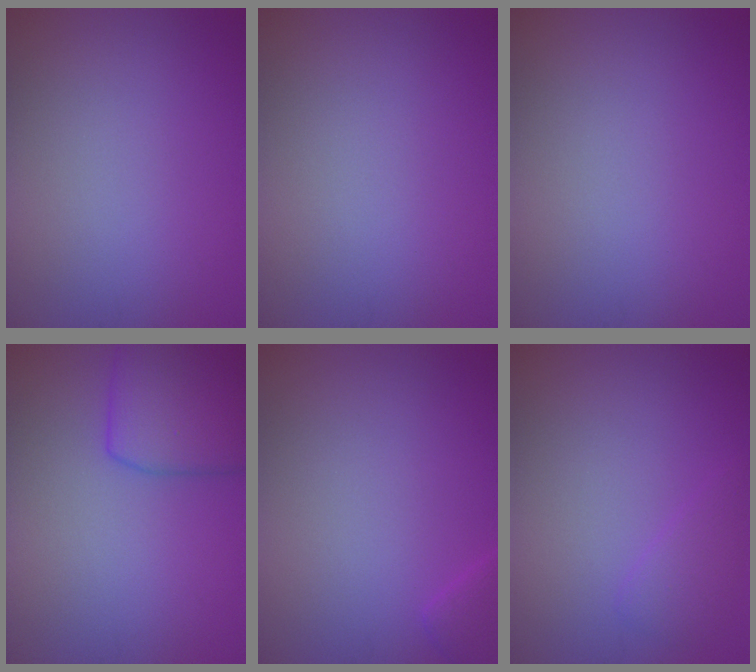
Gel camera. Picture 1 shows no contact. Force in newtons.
{"total": 0.0}
{"total": 0.0}
{"total": 5.0, "press": 5.0, "slide": 0.3}
{"total": 1.3, "press": 1.3, "slide": 0.1}
{"total": 1.4, "press": 1.4, "slide": 0.1}